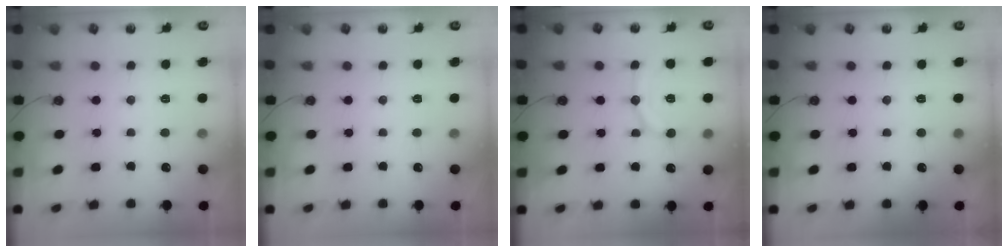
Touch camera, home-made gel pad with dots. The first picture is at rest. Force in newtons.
{"total": 0.0}
{"total": 11.3, "press": 11.0, "slide": 2.3}
{"total": 1.5, "press": 0.2, "slide": 1.5}